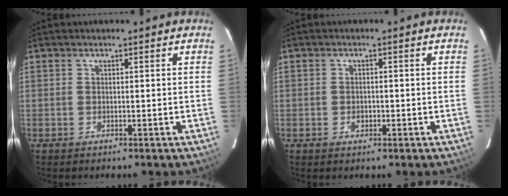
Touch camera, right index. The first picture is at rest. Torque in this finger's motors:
{"motor_torque": [0.18, 0.11, 0.01, -0.01]}